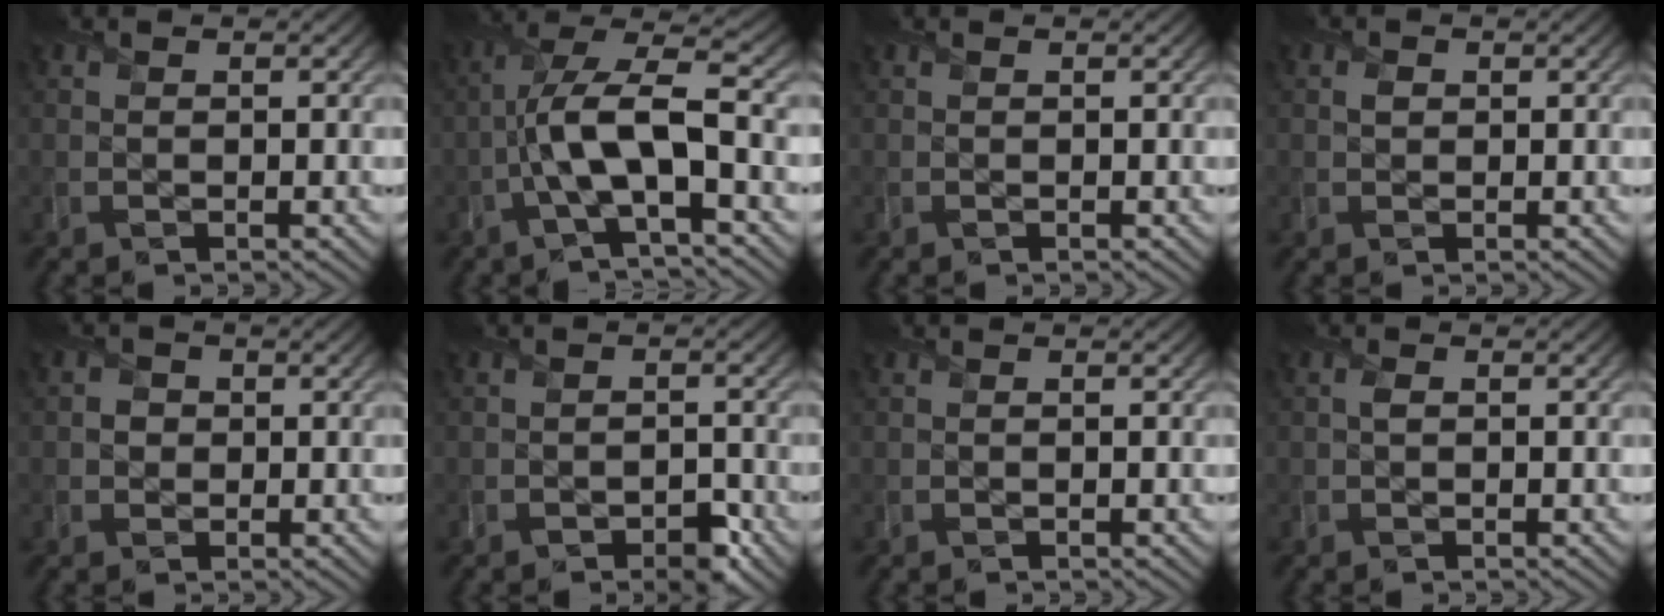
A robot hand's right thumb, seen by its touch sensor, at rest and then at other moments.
{"total": 10.4, "force": [-2.5, 3.3, 9.6], "torque": [-0.191, 0.012, -0.055]}
{"total": 0.0}
{"total": 0.8, "force": [0.2, 0.7, 0.3], "torque": [-0.009, -0.002, 0.001]}
{"total": 1.5, "force": [0.0, 1.5, 0.1], "torque": [0.003, -0.003, -0.004]}
{"total": 3.1, "force": [-2.0, 1.7, 1.7], "torque": [-0.022, -0.004, -0.031]}
{"total": 0.0}
{"total": 0.6, "force": [0.0, 0.3, 0.4], "torque": [-0.009, 0.000, 0.001]}